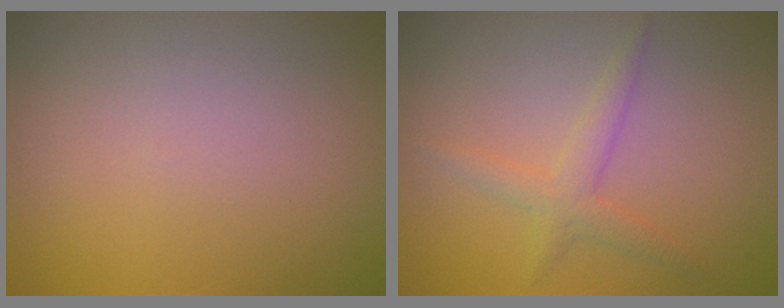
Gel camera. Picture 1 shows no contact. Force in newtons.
{"total": 2.0, "press": 2.0, "slide": 0.1}